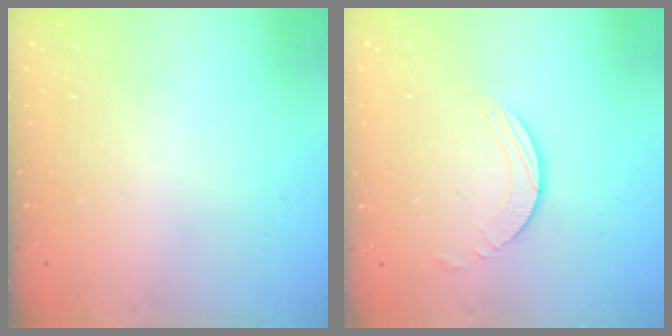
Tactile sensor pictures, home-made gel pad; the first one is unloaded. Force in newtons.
{"total": 1.9, "press": 1.9, "slide": 0.2}